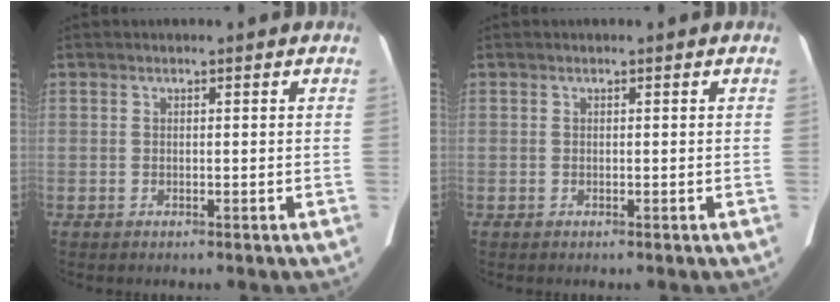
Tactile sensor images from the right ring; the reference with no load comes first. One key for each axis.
{"total": 0.0}